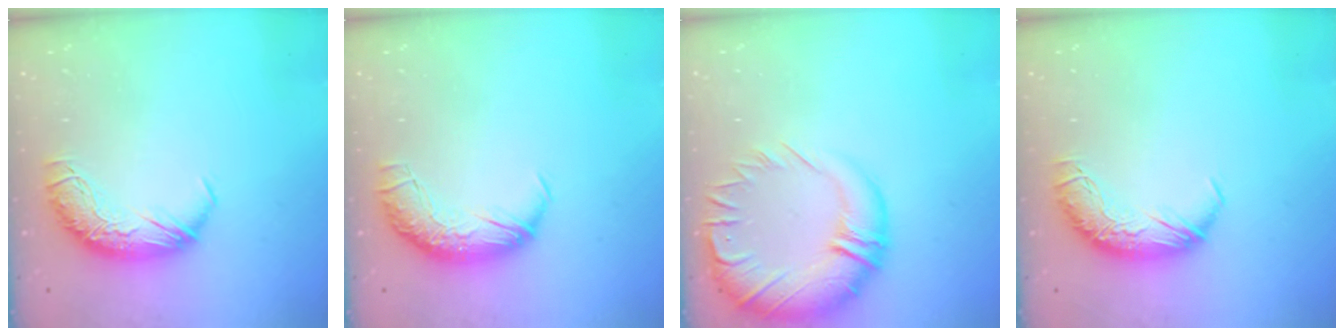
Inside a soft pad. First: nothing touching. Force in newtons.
{"total": 2.5, "press": 1.2, "slide": 2.2}
{"total": 6.3, "press": 4.5, "slide": 4.4}
{"total": 0.0}